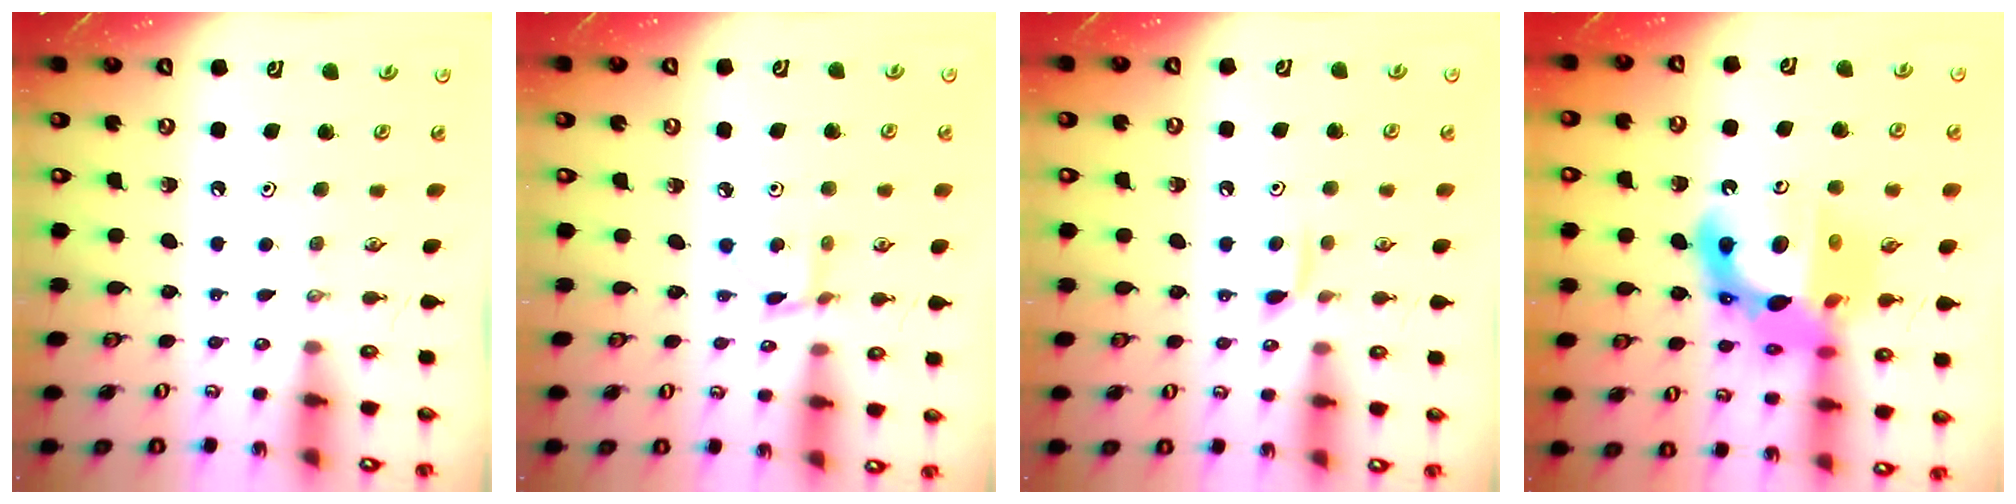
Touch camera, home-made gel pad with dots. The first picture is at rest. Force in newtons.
{"total": 3.6, "press": 3.5, "slide": 0.4}
{"total": 4.2, "press": 4.2, "slide": 0.6}
{"total": 19.3, "press": 19.2, "slide": 1.8}